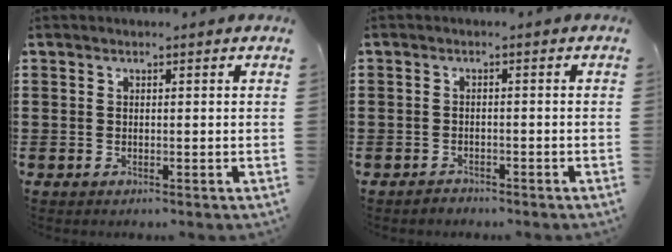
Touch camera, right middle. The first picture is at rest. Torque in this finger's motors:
{"motor_torque": [0.04, -0.04, -0.23, -0.01]}